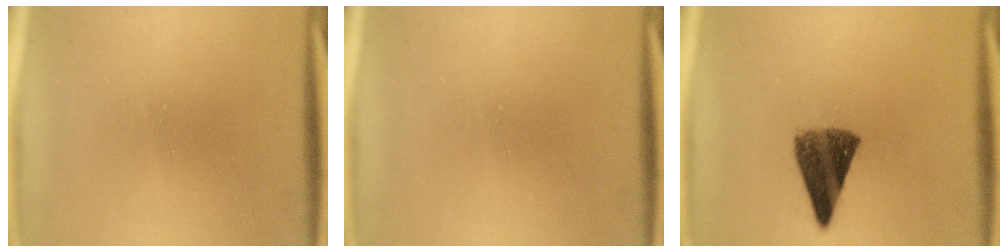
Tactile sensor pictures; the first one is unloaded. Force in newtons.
{"total": 0.0}
{"total": 8.4}